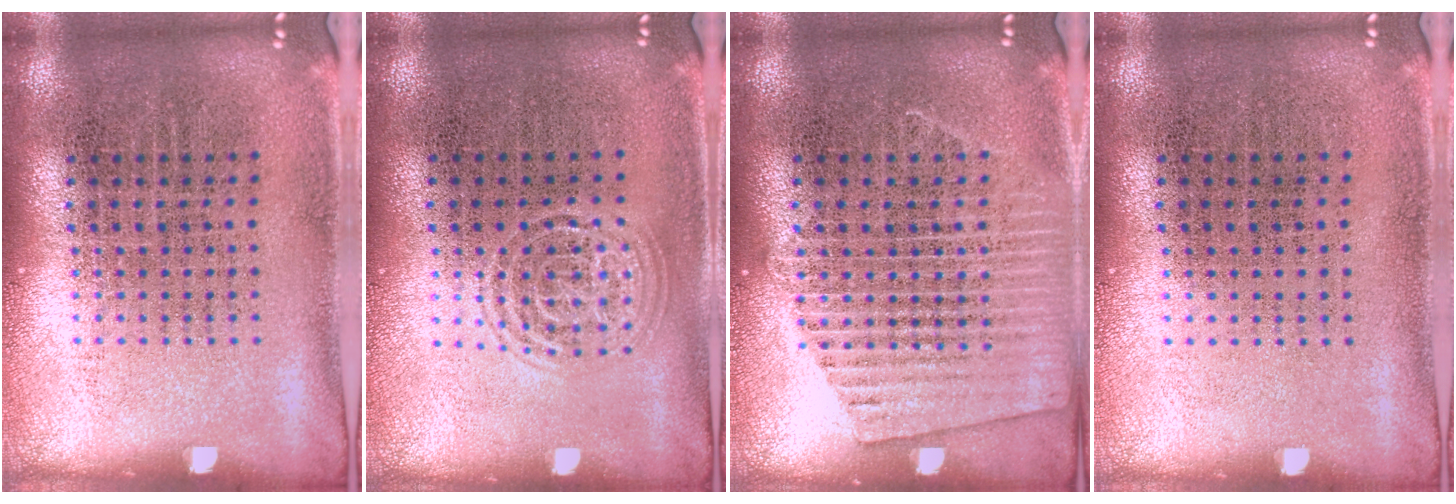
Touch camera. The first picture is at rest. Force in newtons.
{"total": 1.3, "press": 1.3, "slide": 0.2}
{"total": 2.4, "press": 2.4, "slide": 0.2}
{"total": 0.0}